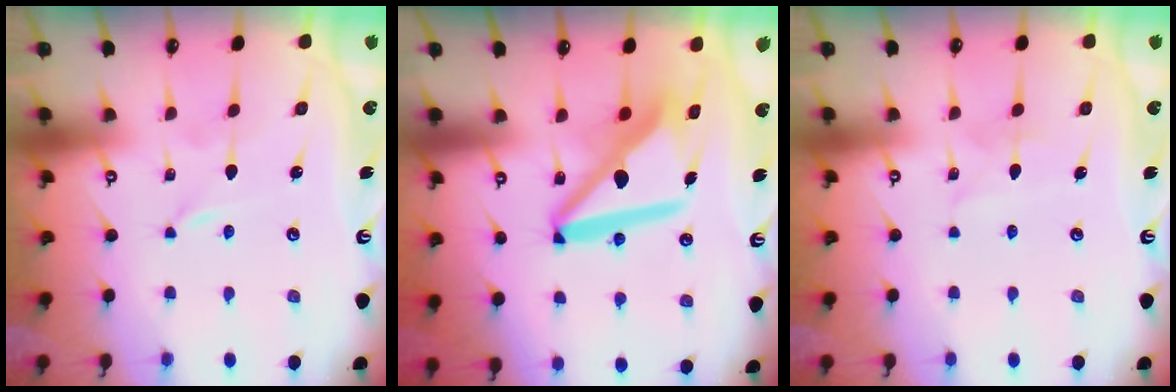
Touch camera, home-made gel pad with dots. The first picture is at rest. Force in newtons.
{"total": 13.9, "press": 13.9, "slide": 1.5}
{"total": 2.8, "press": 2.8, "slide": 0.2}